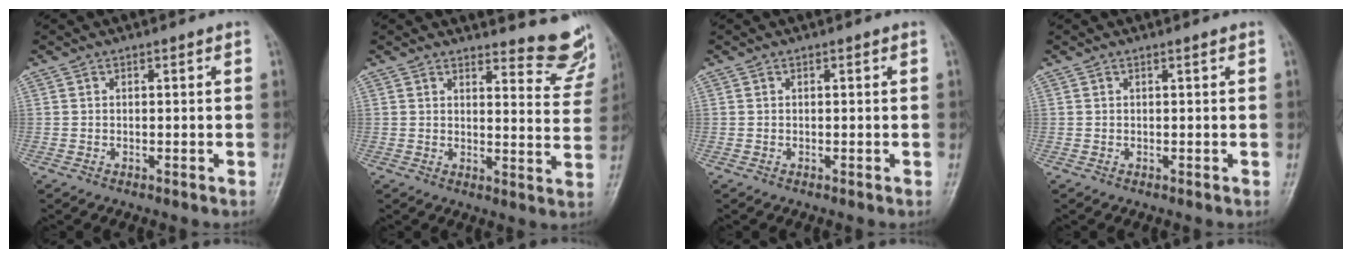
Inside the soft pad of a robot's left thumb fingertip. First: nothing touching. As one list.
[{"total": 10.7, "force": [10.1, 2.4, 2.8], "torque": [-0.005, -0.102, 0.100]}, {"total": 0.0}, {"total": 0.0}]